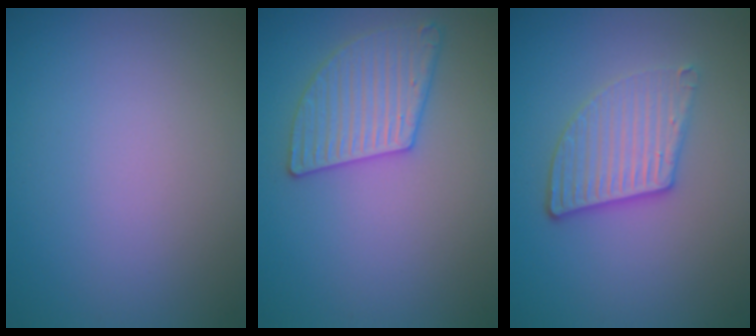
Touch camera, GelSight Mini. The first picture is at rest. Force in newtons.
{"total": 3.5, "press": 3.4, "slide": 0.8}
{"total": 3.8, "press": 3.2, "slide": 2.0}